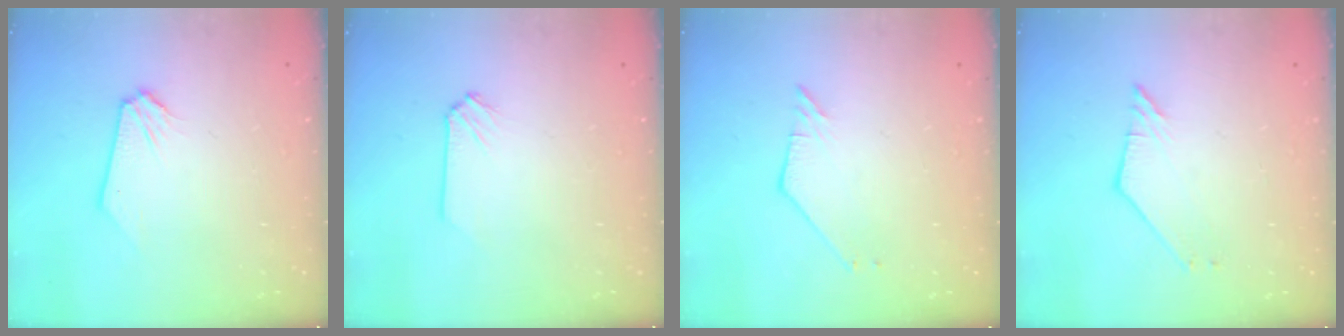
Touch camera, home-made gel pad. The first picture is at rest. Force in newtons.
{"total": 0.0}
{"total": 2.2, "press": 2.2, "slide": 0.1}
{"total": 2.2, "press": 2.2, "slide": 0.4}